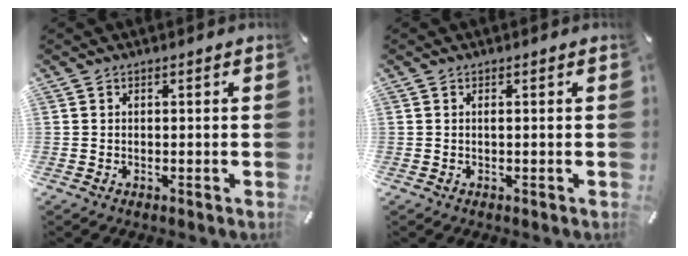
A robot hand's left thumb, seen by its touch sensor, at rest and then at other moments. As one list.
[{"total": 0.6, "force": [0.0, 0.0, 0.6], "torque": [-0.011, -0.001, 0.000]}]